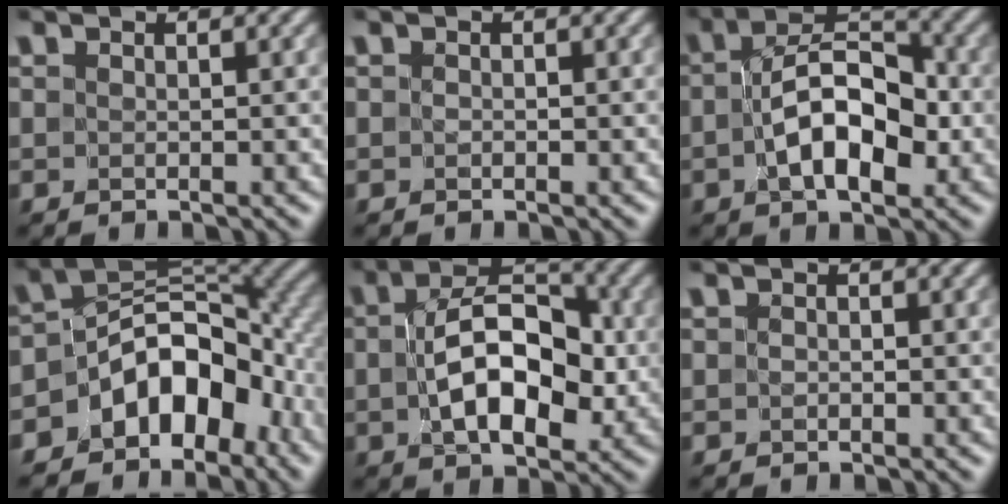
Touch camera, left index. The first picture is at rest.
{"total": 0.0}
{"total": 7.2, "force": [-1.3, 3.8, 5.9], "torque": [-0.099, 0.010, -0.028]}
{"total": 9.0, "force": [-4.8, 5.4, 5.3], "torque": [-0.057, 0.010, -0.098]}
{"total": 8.2, "force": [-0.7, 4.7, 6.7], "torque": [-0.110, 0.009, -0.017]}
{"total": 0.0}